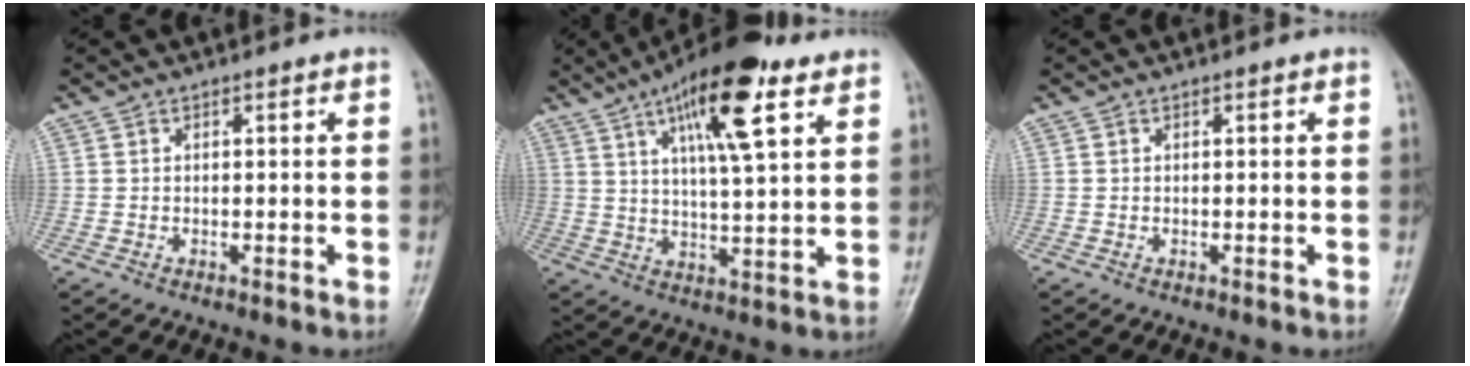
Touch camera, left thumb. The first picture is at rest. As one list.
[{"total": 16.1, "force": [8.3, 4.4, 13.1], "torque": [-0.196, -0.021, 0.133]}, {"total": 0.0}]